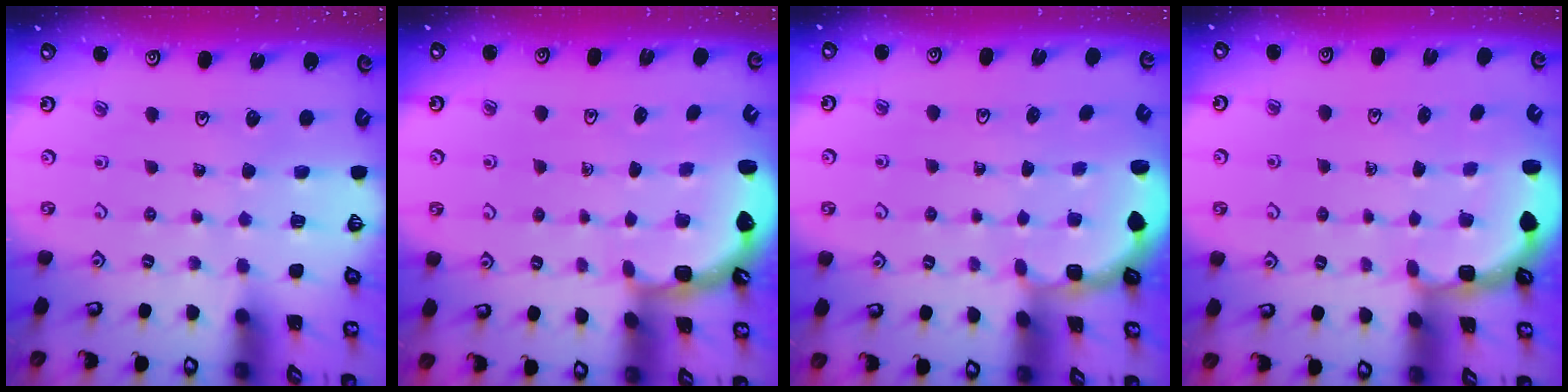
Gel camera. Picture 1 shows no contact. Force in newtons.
{"total": 2.6, "press": 2.3, "slide": 1.3}
{"total": 1.8, "press": 1.6, "slide": 0.7}
{"total": 2.8, "press": 2.3, "slide": 1.7}